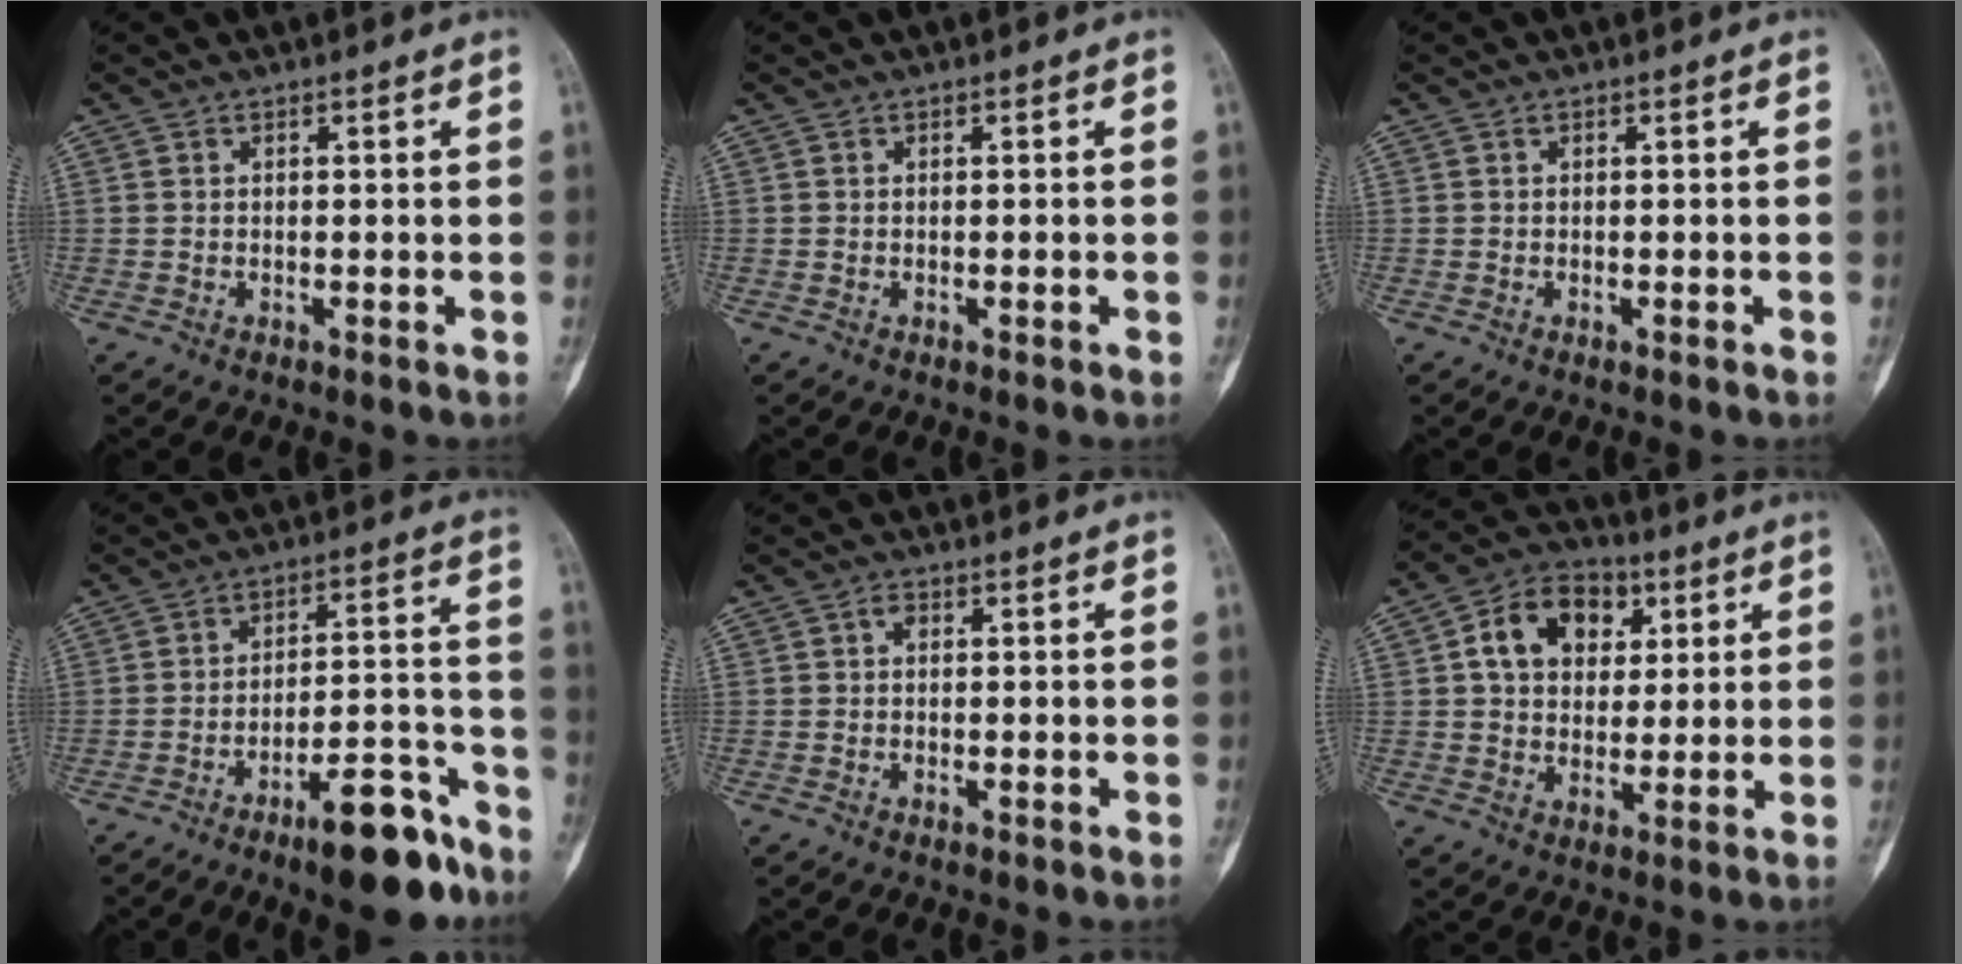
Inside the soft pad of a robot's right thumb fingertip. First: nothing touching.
{"total": 0.5, "force": [-0.2, 0.1, 0.5], "torque": [-0.005, 0.000, -0.001]}
{"total": 0.0}
{"total": 13.6, "force": [-9.3, 4.1, 9.0], "torque": [-0.111, 0.082, -0.145]}
{"total": 1.3, "force": [0.1, 0.9, 0.9], "torque": [-0.011, 0.007, -0.004]}
{"total": 12.5, "force": [3.6, 9.4, 7.5], "torque": [-0.089, 0.004, 0.054]}